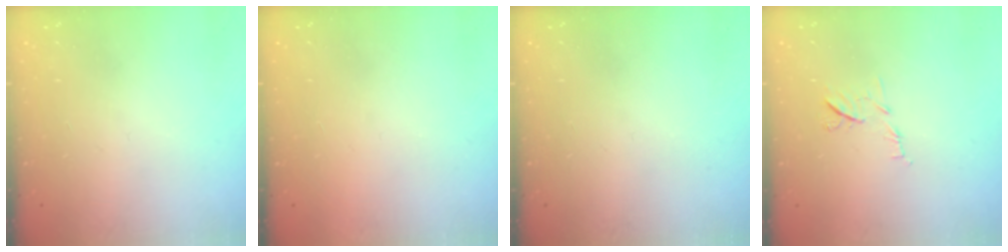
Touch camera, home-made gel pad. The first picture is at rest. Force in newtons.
{"total": 1.6, "press": 1.5, "slide": 0.1}
{"total": 0.0}
{"total": 6.2, "press": 6.2, "slide": 0.7}